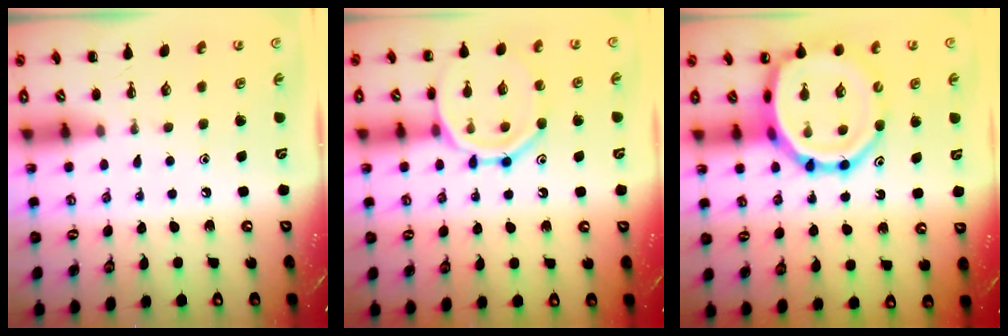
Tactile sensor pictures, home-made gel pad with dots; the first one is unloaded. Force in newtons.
{"total": 14.4, "press": 14.3, "slide": 1.5}
{"total": 17.1, "press": 16.7, "slide": 3.6}